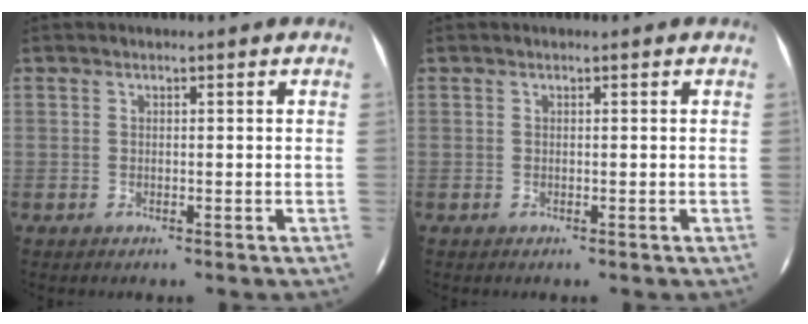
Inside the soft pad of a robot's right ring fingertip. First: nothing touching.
{"total": 0.0}